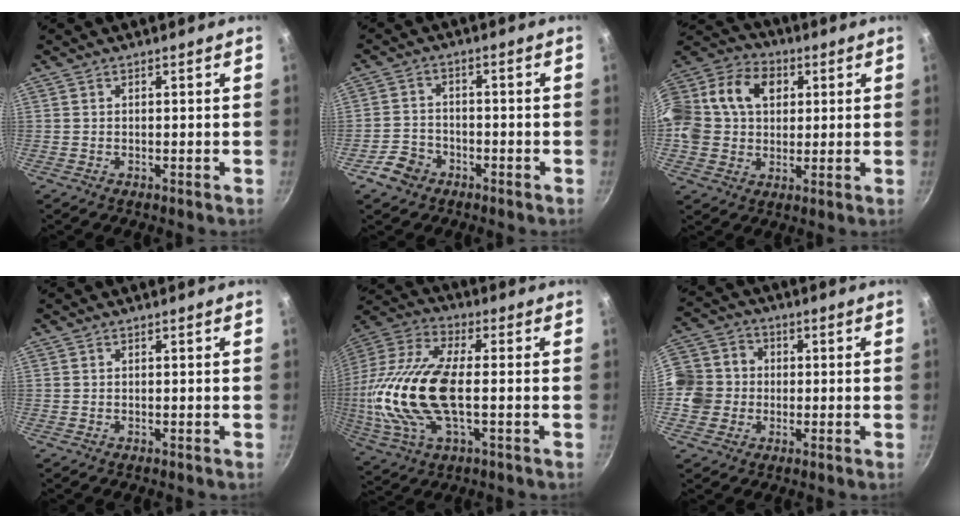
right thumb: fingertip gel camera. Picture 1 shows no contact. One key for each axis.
{"total": 5.4, "fx": -3.1, "fy": 4.0, "fz": 1.8, "tx": -0.024, "ty": 0.032, "tz": -0.056}
{"total": 20.9, "fx": 4.3, "fy": 16.2, "fz": 12.5, "tx": -0.249, "ty": 0.036, "tz": 0.060}
{"total": 0.0}
{"total": 22.8, "fx": -1.4, "fy": 10.4, "fz": 20.2, "tx": -0.425, "ty": 0.018, "tz": -0.035}
{"total": 10.2, "fx": -0.7, "fy": 9.4, "fz": 4.0, "tx": -0.047, "ty": 0.021, "tz": -0.030}